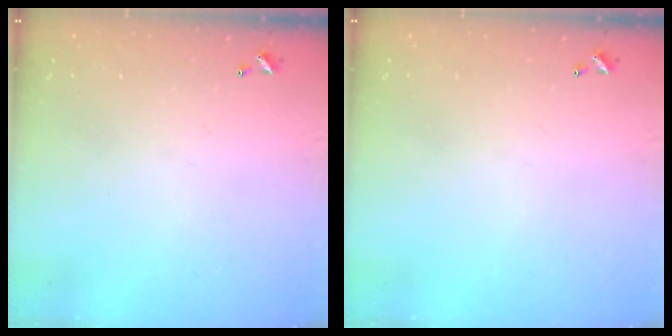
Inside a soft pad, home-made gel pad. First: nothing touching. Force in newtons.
{"total": 0.0}